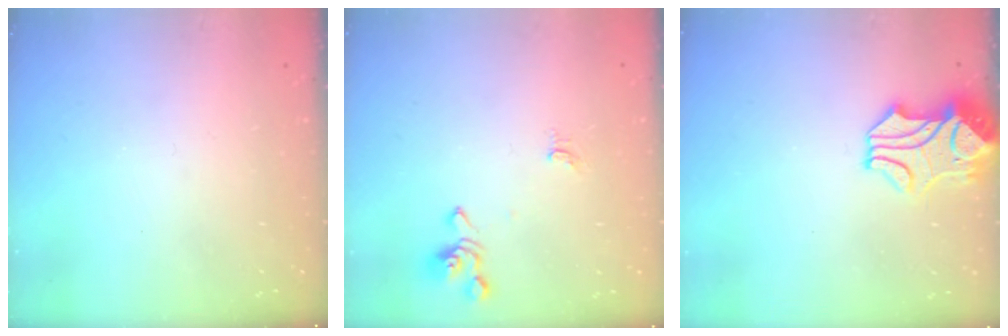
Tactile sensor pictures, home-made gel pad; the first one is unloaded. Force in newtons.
{"total": 1.3, "press": 1.3, "slide": 0.5}
{"total": 2.7, "press": 2.5, "slide": 0.9}